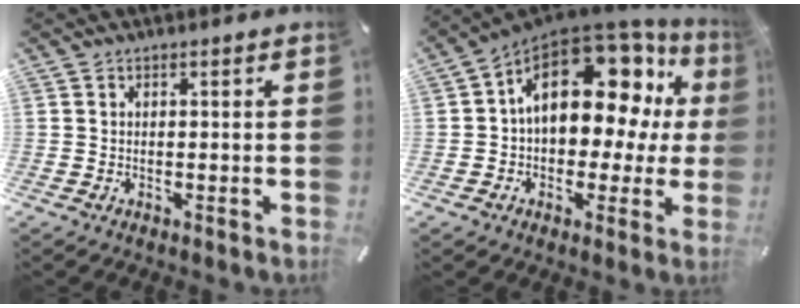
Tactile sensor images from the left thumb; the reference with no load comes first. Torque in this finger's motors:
{"motor_torque": [2.36, 2.65, 1.43, -0.33, 0.27]}